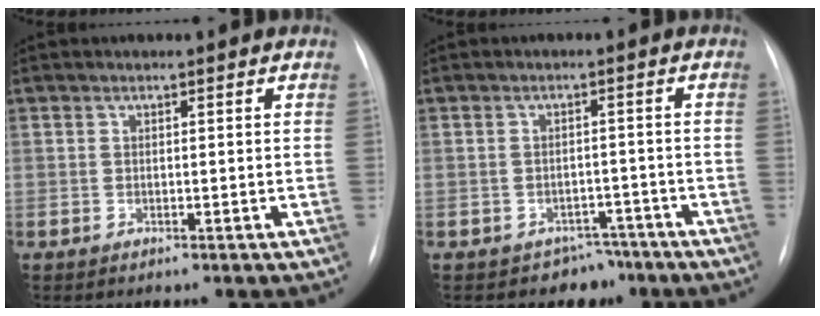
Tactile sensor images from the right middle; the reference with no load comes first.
{"total": 4.0, "force": [-3.1, 2.6, -0.4], "torque": [0.013, 0.018, -0.040]}